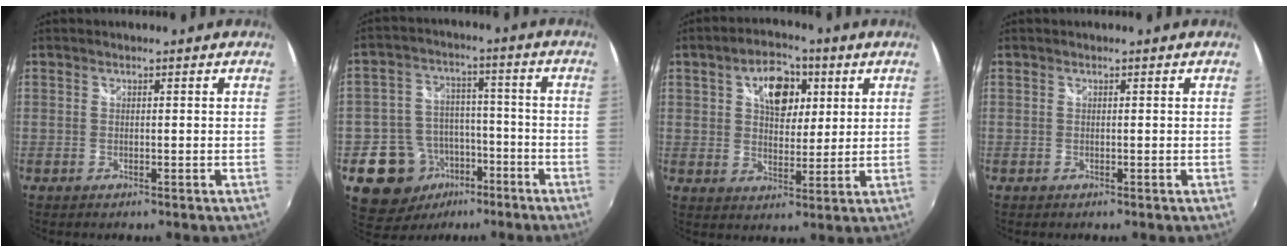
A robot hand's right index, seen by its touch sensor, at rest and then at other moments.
{"total": 11.8, "force": [-6.1, 9.5, 3.3], "torque": [-0.085, 0.030, -0.084]}
{"total": 9.7, "force": [3.6, 6.0, 6.7], "torque": [-0.109, 0.022, 0.059]}
{"total": 0.0}